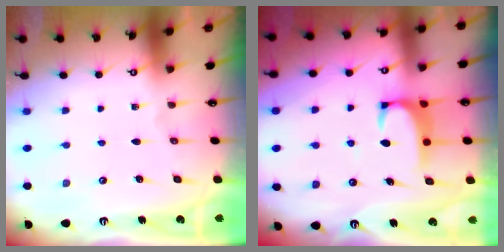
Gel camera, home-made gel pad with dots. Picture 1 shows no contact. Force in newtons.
{"total": 2.1, "press": 2.0, "slide": 0.3}